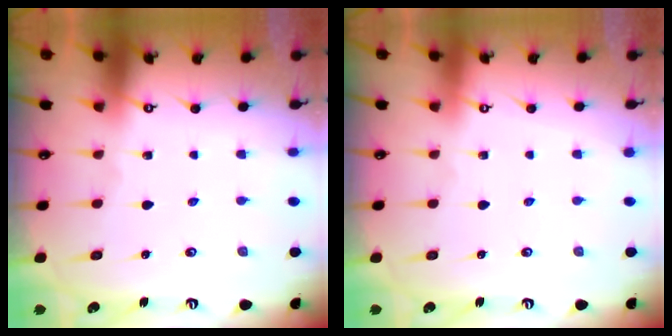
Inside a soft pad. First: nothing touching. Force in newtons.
{"total": 4.0, "press": 4.0, "slide": 0.1}